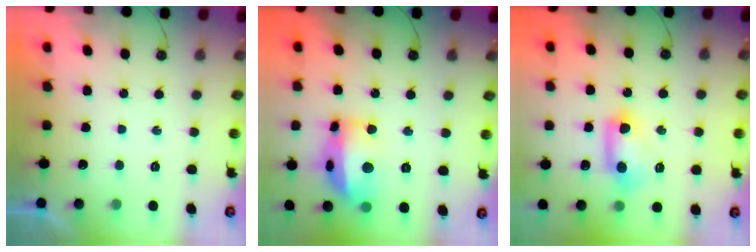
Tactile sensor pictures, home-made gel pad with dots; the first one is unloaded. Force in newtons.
{"total": 17.0, "press": 16.9, "slide": 1.9}
{"total": 10.0, "press": 9.9, "slide": 1.4}